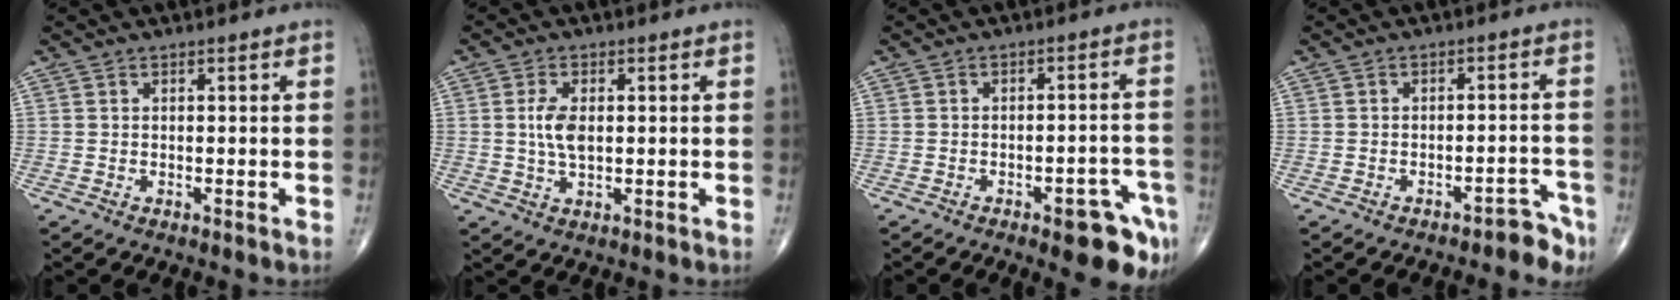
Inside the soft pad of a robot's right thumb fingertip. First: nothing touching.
{"total": 5.0, "force": [0.5, 2.5, 4.3], "torque": [-0.084, -0.002, 0.009]}
{"total": 9.9, "force": [-5.3, 3.5, 7.6], "torque": [-0.069, 0.032, -0.060]}
{"total": 3.2, "force": [-2.3, 1.6, 1.7], "torque": [-0.012, 0.023, -0.027]}